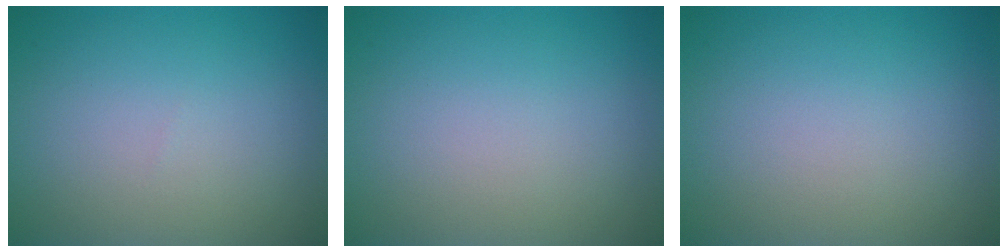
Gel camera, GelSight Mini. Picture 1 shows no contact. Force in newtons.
{"total": 0.0}
{"total": 0.0}